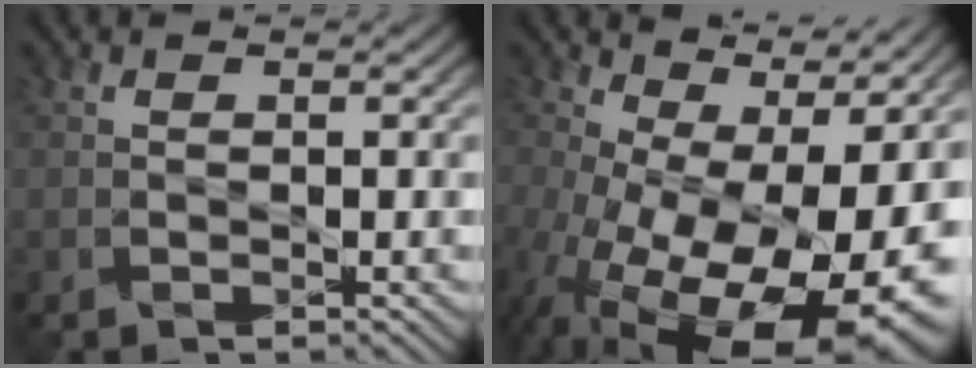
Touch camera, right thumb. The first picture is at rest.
{"total": 19.6, "force": [-3.4, 11.3, 15.6], "torque": [-0.239, -0.067, -0.009]}